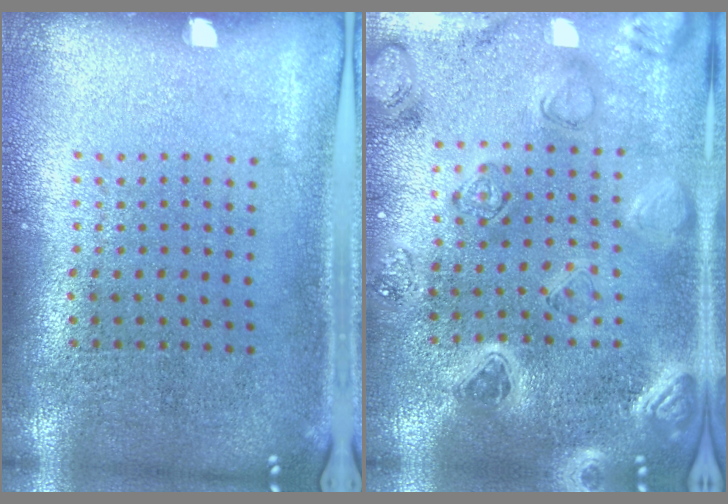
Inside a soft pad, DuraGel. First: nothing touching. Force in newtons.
{"total": 2.2, "press": 2.2, "slide": 0.3}